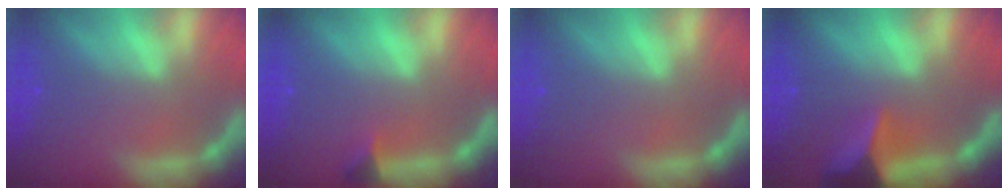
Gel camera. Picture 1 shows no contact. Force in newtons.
{"total": 1.4}
{"total": 0.0}
{"total": 6.5}